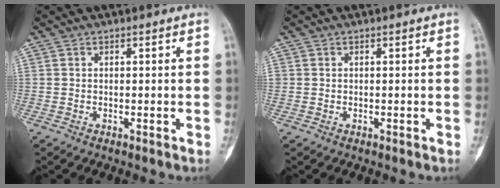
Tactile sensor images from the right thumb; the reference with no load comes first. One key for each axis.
{"total": 0.0}